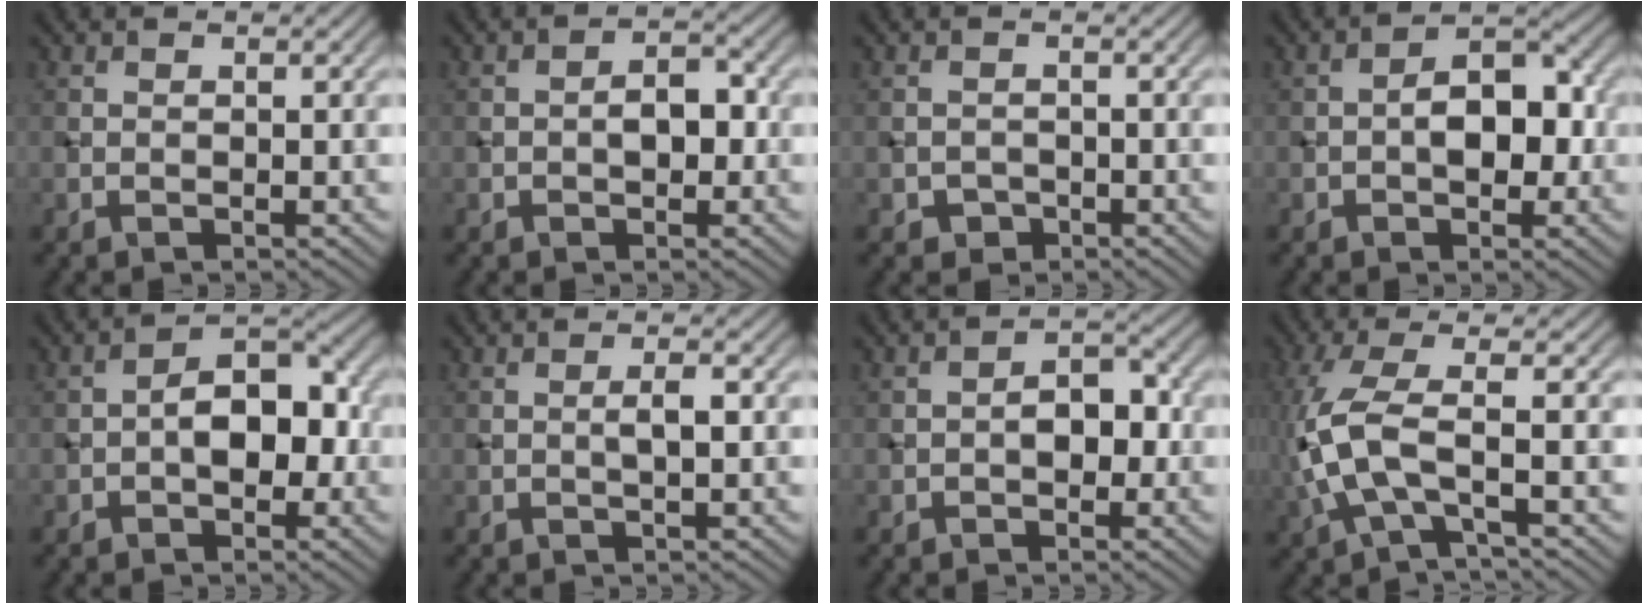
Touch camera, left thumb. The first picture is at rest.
{"total": 3.1, "force": [-0.5, 1.9, 2.5], "torque": [-0.037, 0.002, -0.013]}
{"total": 1.6, "force": [-0.9, 1.3, 0.4], "torque": [-0.003, -0.003, -0.018]}
{"total": 5.7, "force": [-0.6, 3.4, 4.6], "torque": [-0.055, 0.005, -0.013]}
{"total": 6.4, "force": [-1.0, 3.9, 5.0], "torque": [-0.062, 0.010, -0.023]}
{"total": 1.8, "force": [0.0, 0.4, 1.7], "torque": [-0.030, 0.004, -0.002]}
{"total": 3.8, "force": [-0.7, 2.4, 2.9], "torque": [-0.037, 0.004, -0.015]}
{"total": 8.1, "force": [-0.9, 2.7, 7.5], "torque": [-0.193, 0.010, -0.026]}